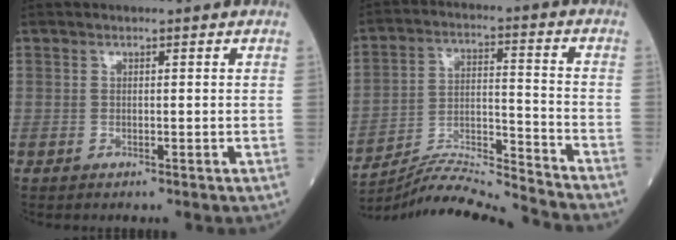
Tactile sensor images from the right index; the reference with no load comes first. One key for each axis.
{"total": 13.3, "fx": -12.9, "fy": -2.3, "fz": 2.1, "tx": -0.041, "ty": 0.014, "tz": -0.228}